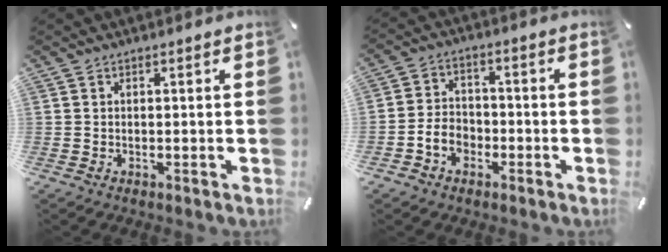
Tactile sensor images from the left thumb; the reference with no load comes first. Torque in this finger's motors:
{"motor_torque": [-0.48, 0.56, 0.22, -0.02, 0.16]}